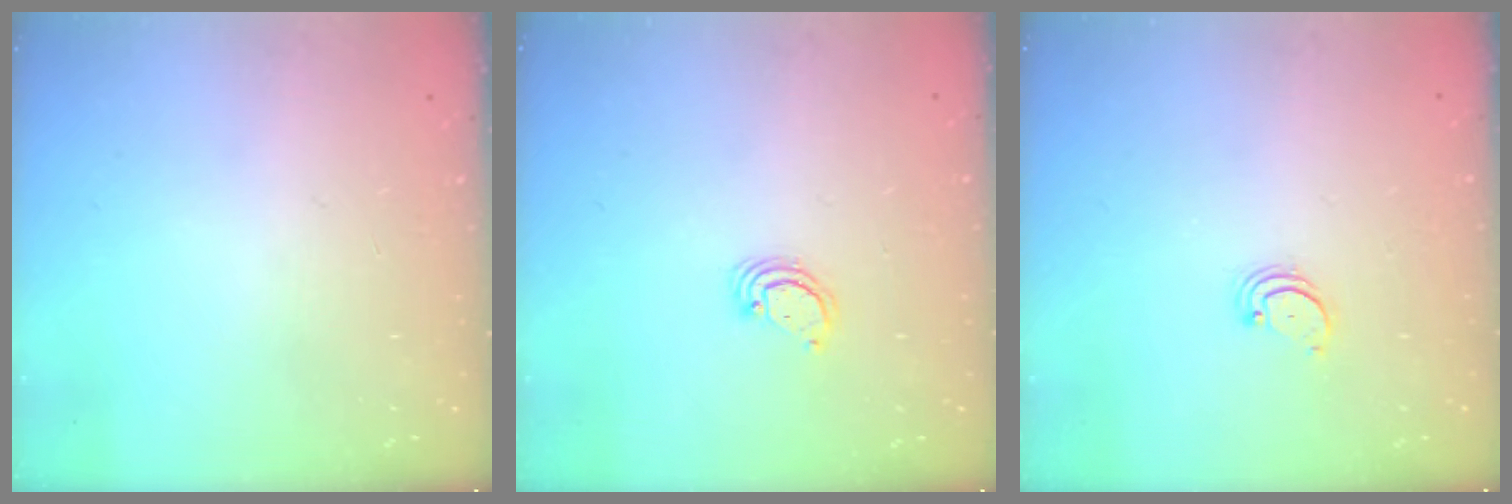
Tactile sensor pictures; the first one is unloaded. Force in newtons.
{"total": 2.3, "press": 2.3, "slide": 0.1}
{"total": 2.2, "press": 2.2, "slide": 0.2}